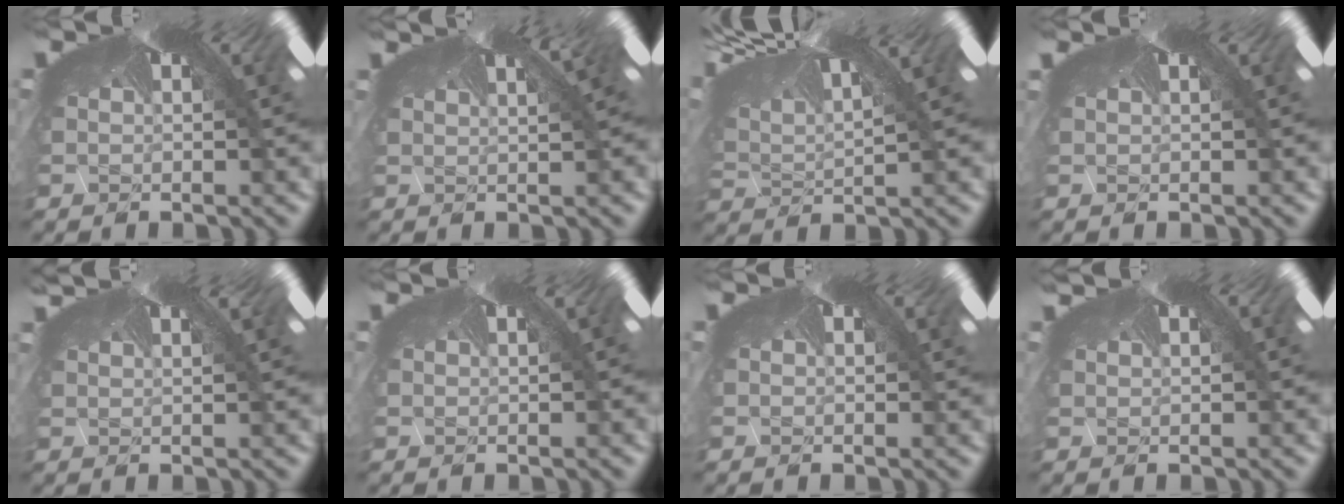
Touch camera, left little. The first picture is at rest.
{"total": 0.7, "force": [0.6, 0.1, 0.4], "torque": [0.004, -0.001, 0.006]}
{"total": 2.3, "force": [-1.3, -0.2, 1.9], "torque": [-0.039, -0.005, -0.008]}
{"total": 0.8, "force": [0.0, -0.3, -0.8], "torque": [0.013, -0.005, 0.003]}
{"total": 0.6, "force": [0.6, 0.0, 0.0], "torque": [-0.010, 0.002, 0.010]}
{"total": 0.7, "force": [-0.3, -0.4, -0.5], "torque": [0.008, -0.004, 0.000]}
{"total": 0.9, "force": [0.4, 0.6, 0.7], "torque": [-0.010, 0.002, 0.006]}
{"total": 0.7, "force": [0.2, 0.0, -0.6], "torque": [0.005, -0.004, 0.006]}